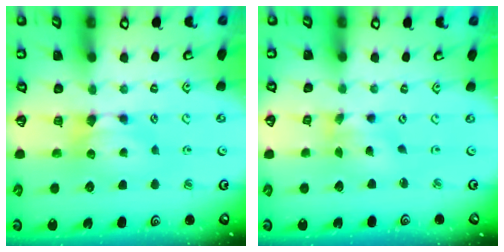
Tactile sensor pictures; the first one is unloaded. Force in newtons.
{"total": 1.4, "press": 0.4, "slide": 1.4}